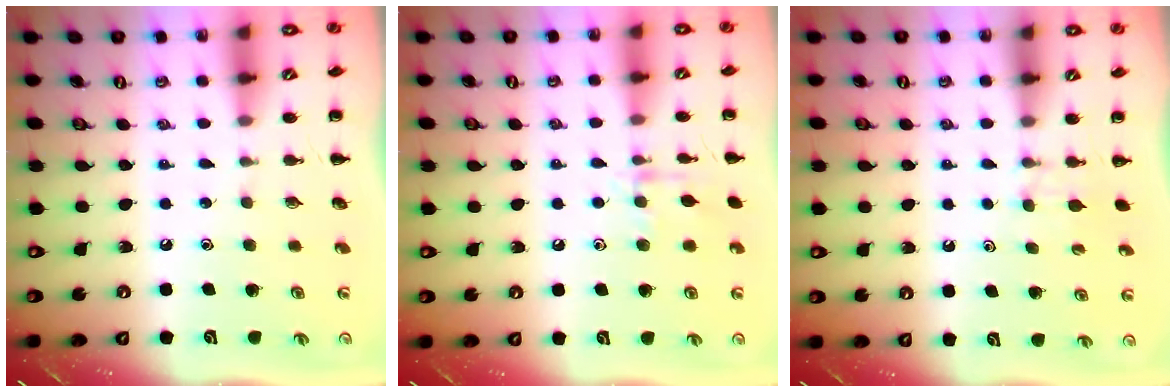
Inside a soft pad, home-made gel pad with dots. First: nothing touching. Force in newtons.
{"total": 7.6, "press": 7.5, "slide": 1.5}
{"total": 4.2, "press": 3.9, "slide": 1.4}